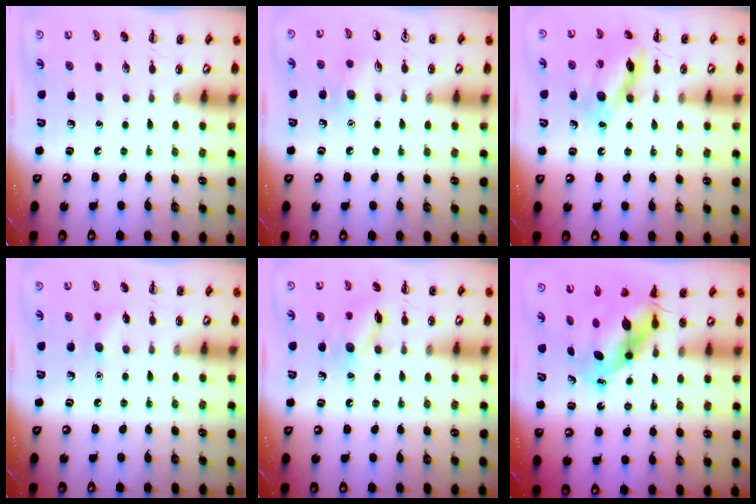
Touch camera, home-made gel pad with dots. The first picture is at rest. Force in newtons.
{"total": 7.6, "press": 7.3, "slide": 1.9}
{"total": 14.3, "press": 14.2, "slide": 1.2}
{"total": 6.3, "press": 6.1, "slide": 1.6}
{"total": 10.9, "press": 10.9, "slide": 0.5}
{"total": 6.8, "press": 6.6, "slide": 1.6}